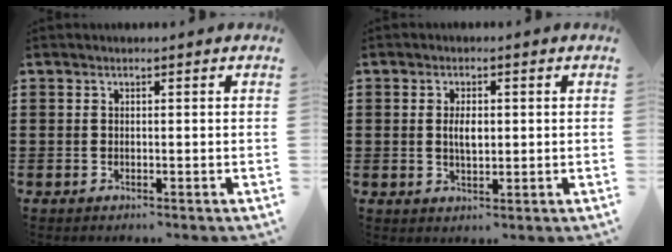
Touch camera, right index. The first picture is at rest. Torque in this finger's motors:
{"motor_torque": [1.10, 1.04, 0.55, 0.14]}